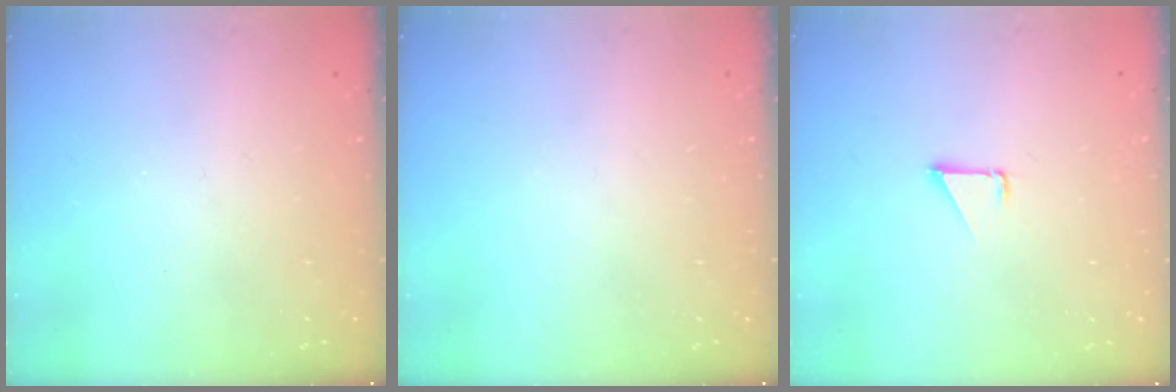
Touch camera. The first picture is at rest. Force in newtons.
{"total": 0.0}
{"total": 1.1, "press": 1.1, "slide": 0.1}